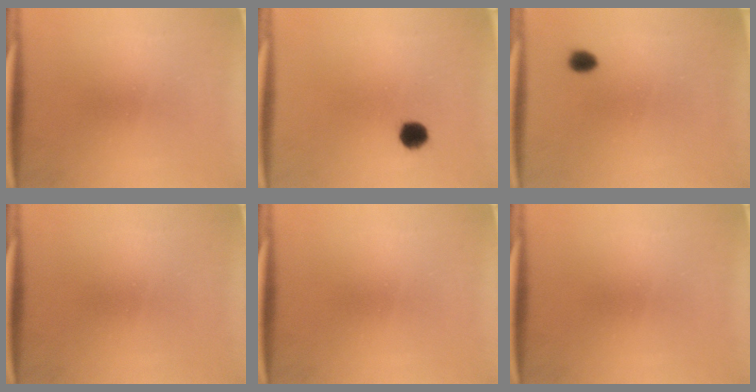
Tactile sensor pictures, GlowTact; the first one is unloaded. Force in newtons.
{"total": 3.8}
{"total": 2.1}
{"total": 0.0}
{"total": 0.0}
{"total": 0.0}